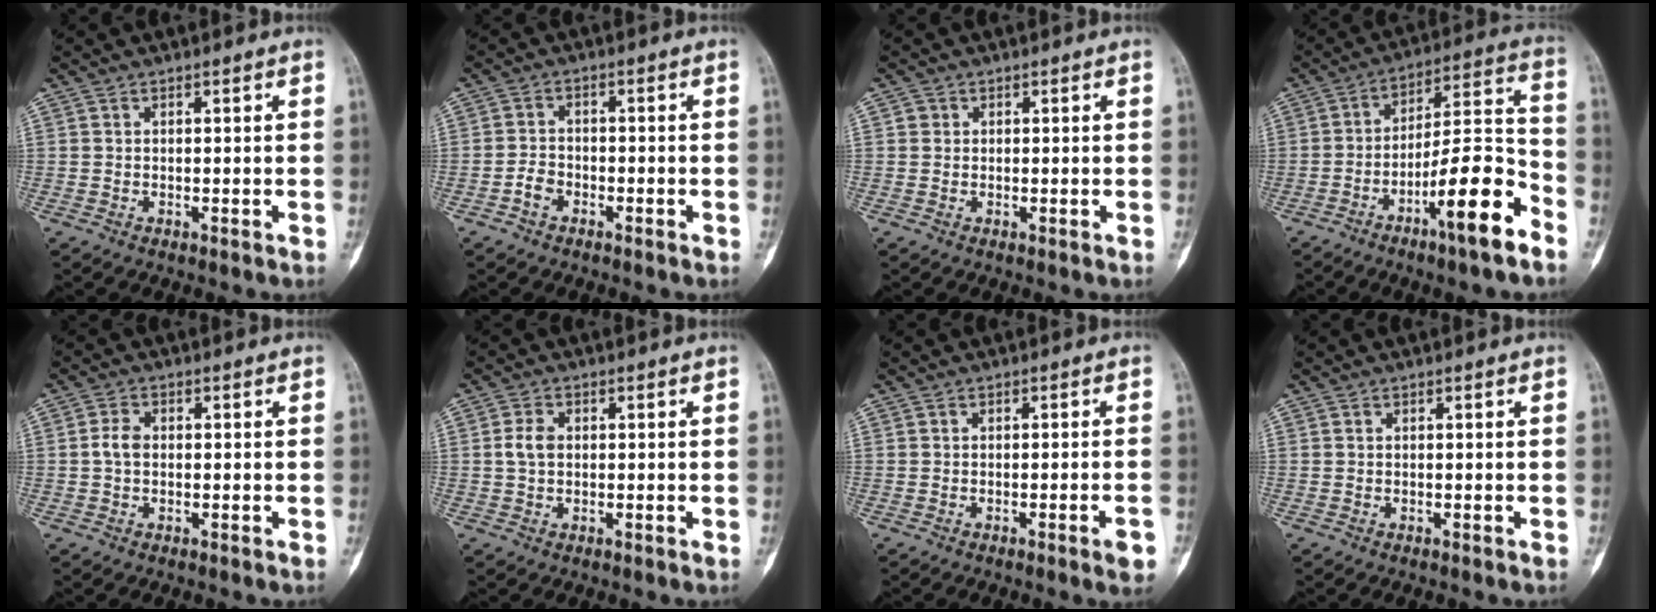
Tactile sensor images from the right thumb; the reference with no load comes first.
{"total": 2.8, "force": [-1.6, 1.9, 1.2], "torque": [-0.014, 0.014, -0.032]}
{"total": 1.0, "force": [0.2, 1.0, 0.2], "torque": [0.004, 0.003, 0.002]}
{"total": 16.1, "force": [-8.8, 2.8, 13.2], "torque": [-0.210, 0.066, -0.139]}
{"total": 2.8, "force": [-0.1, 1.9, 2.0], "torque": [-0.039, 0.006, -0.006]}
{"total": 3.2, "force": [0.2, 2.2, 2.3], "torque": [-0.046, 0.006, 0.002]}
{"total": 3.0, "force": [-1.4, 0.3, 2.6], "torque": [-0.033, 0.002, -0.019]}
{"total": 0.0}